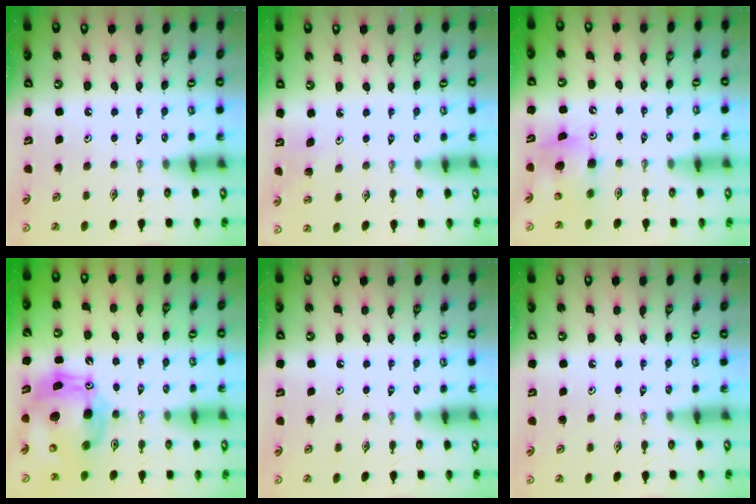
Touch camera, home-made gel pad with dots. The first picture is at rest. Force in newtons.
{"total": 2.9, "press": 2.6, "slide": 1.3}
{"total": 8.2, "press": 8.1, "slide": 0.8}
{"total": 13.1, "press": 13.0, "slide": 2.1}
{"total": 0.0}
{"total": 0.0}